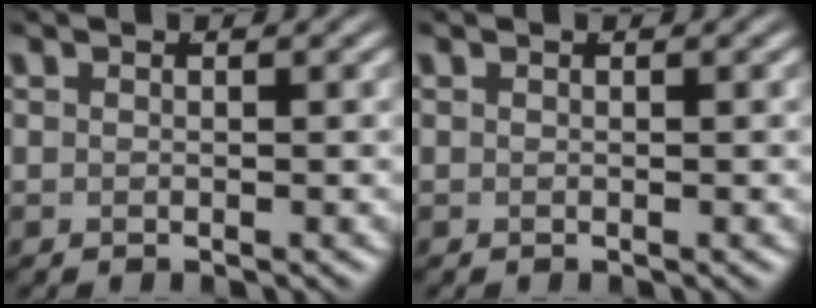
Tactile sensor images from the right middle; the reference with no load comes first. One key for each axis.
{"total": 0.0}